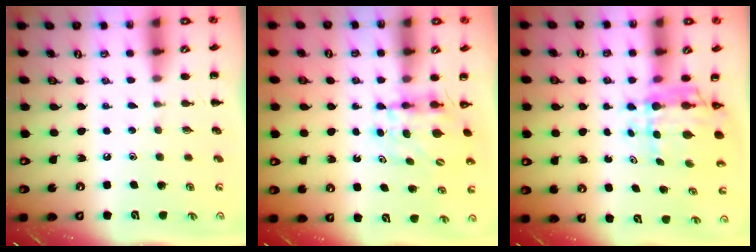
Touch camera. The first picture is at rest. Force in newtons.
{"total": 5.0, "press": 5.0, "slide": 0.4}
{"total": 6.4, "press": 5.9, "slide": 2.4}